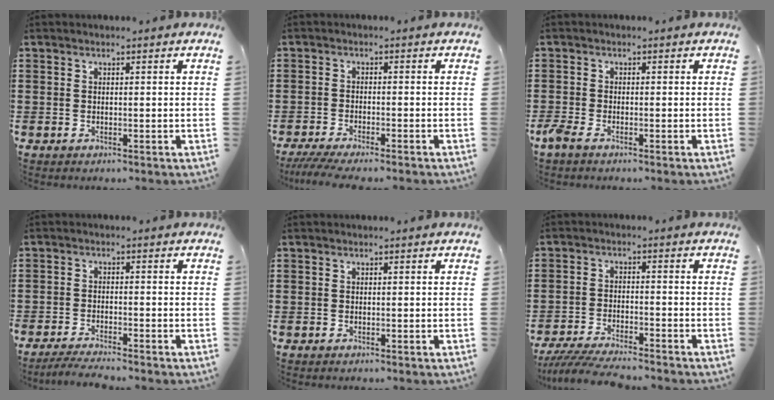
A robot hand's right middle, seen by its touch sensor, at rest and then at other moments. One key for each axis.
{"total": 3.0, "fx": -2.6, "fy": -0.1, "fz": 1.4, "tx": -0.031, "ty": -0.008, "tz": -0.052}
{"total": 1.6, "fx": -1.1, "fy": 0.4, "fz": 1.0, "tx": -0.042, "ty": -0.009, "tz": -0.027}
{"total": 3.0, "fx": -2.9, "fy": -0.1, "fz": 0.8, "tx": -0.014, "ty": 0.001, "tz": -0.057}
{"total": 0.0}
{"total": 5.0, "fx": -4.7, "fy": 0.3, "fz": 1.6, "tx": -0.040, "ty": -0.010, "tz": -0.095}